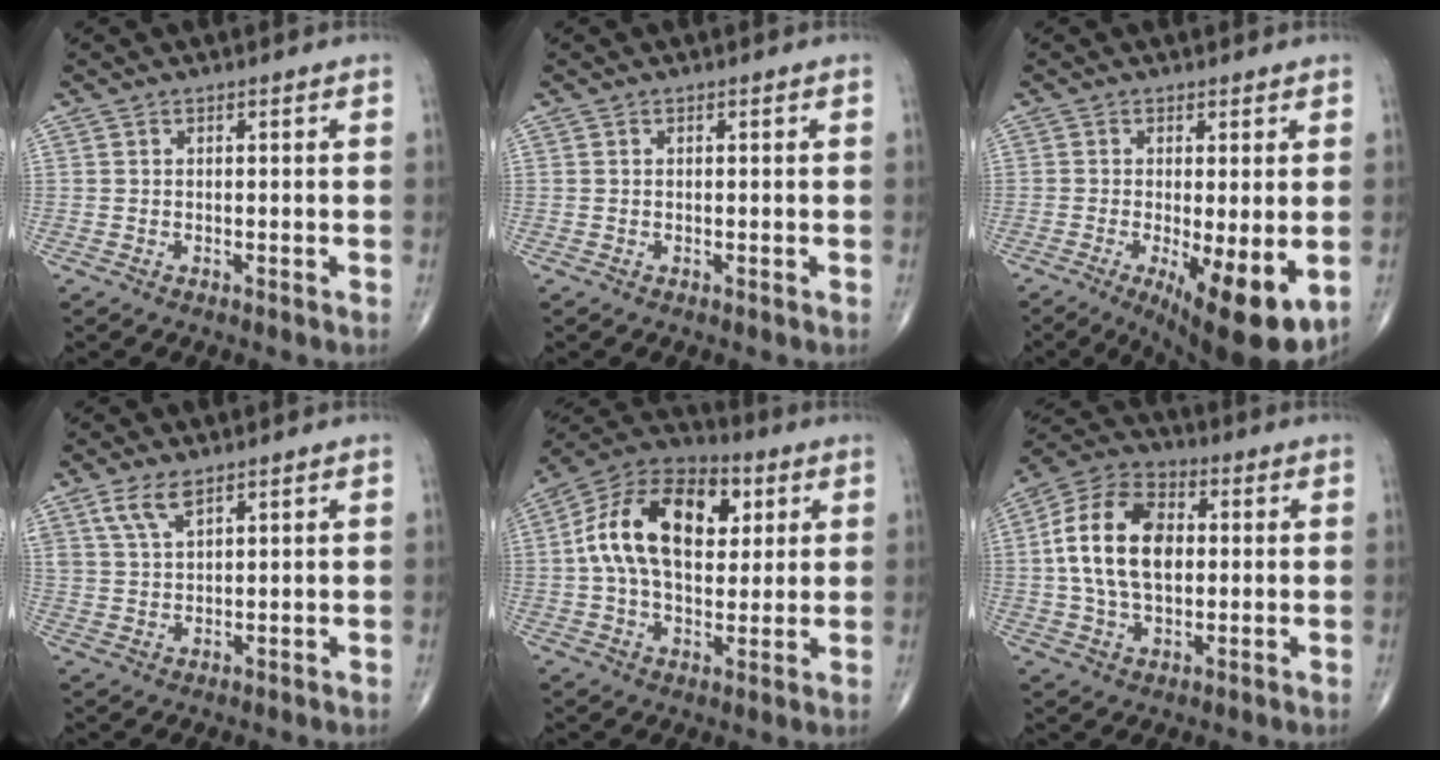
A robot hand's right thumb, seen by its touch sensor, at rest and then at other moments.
{"total": 0.0}
{"total": 12.4, "force": [-3.5, 3.7, 11.4], "torque": [-0.160, -0.026, -0.042]}
{"total": 5.2, "force": [3.3, 2.1, 3.4], "torque": [-0.069, -0.009, 0.071]}
{"total": 19.9, "force": [4.2, 12.1, 15.2], "torque": [-0.241, 0.010, 0.061]}
{"total": 16.0, "force": [1.3, 10.0, 12.4], "torque": [-0.217, 0.021, 0.018]}